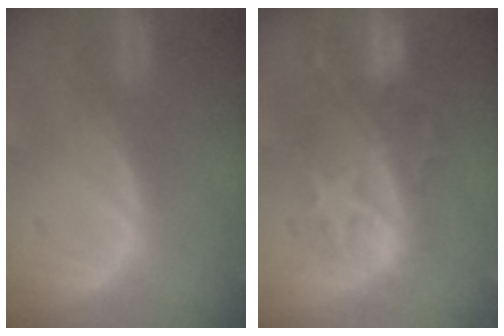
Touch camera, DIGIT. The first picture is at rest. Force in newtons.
{"total": 10.1, "press": 8.8, "slide": 4.9}